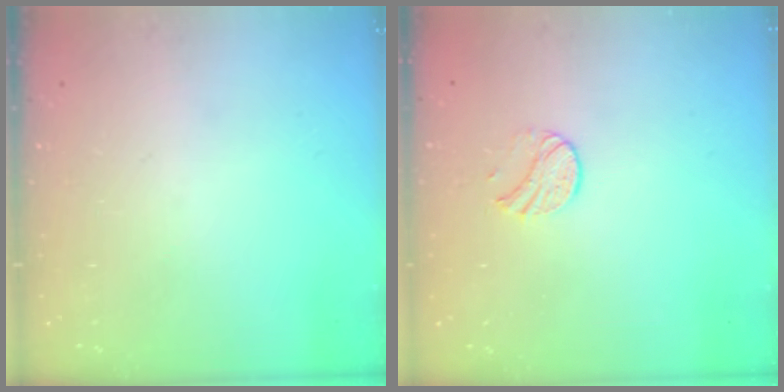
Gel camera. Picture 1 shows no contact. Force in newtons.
{"total": 6.4, "press": 6.4, "slide": 0.6}